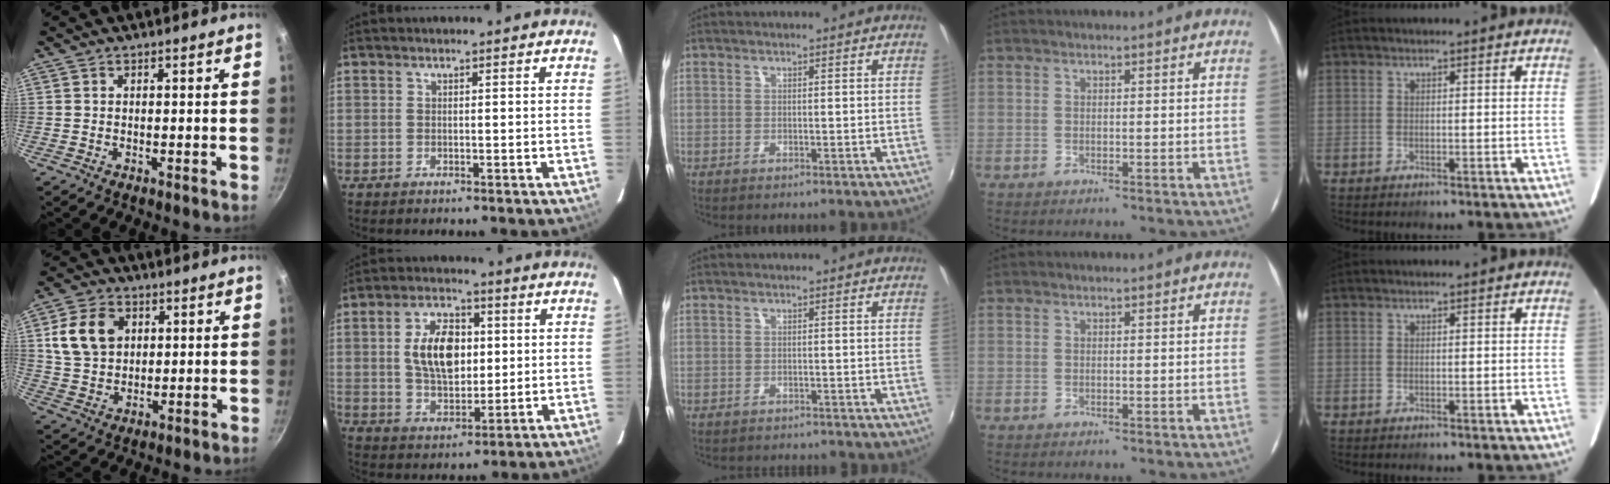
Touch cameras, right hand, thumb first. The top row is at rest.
{"thumb": {"total": 11.0, "force": [3.1, 8.3, 6.6], "torque": [-0.102, 0.000, 0.057]}, "index": {"total": 11.6, "force": [1.7, 6.7, 9.2], "torque": [-0.164, 0.016, 0.038]}, "middle": {"total": 2.9, "force": [-2.7, 0.9, 0.7], "torque": [-0.019, -0.013, -0.040]}}